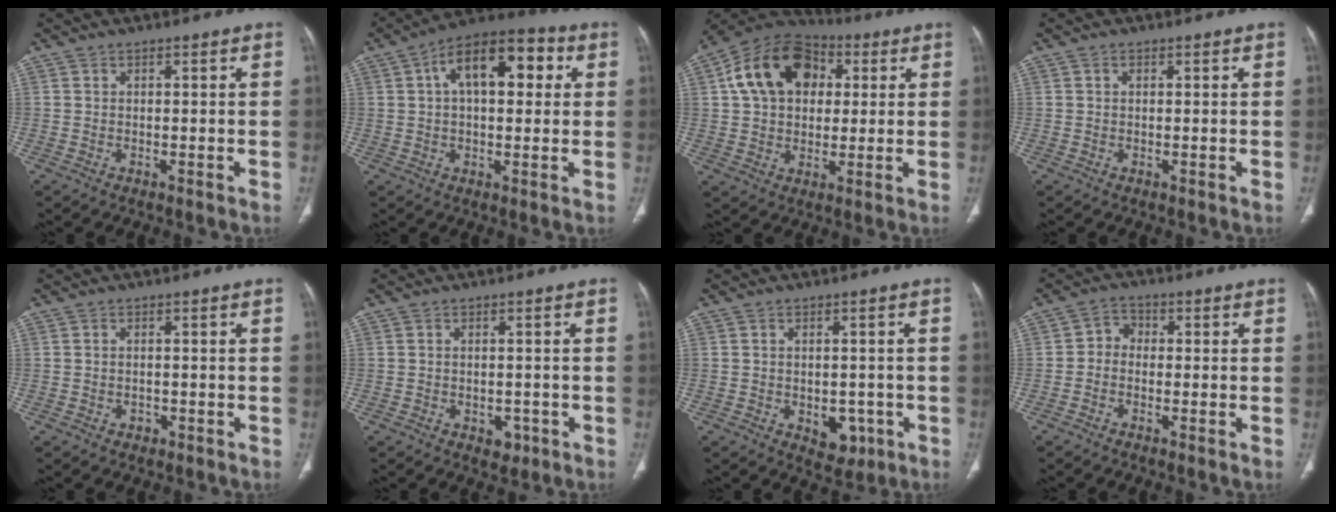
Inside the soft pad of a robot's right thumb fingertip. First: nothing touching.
{"total": 15.0, "force": [4.2, 7.7, 12.1], "torque": [-0.167, 0.029, 0.058]}
{"total": 17.3, "force": [4.4, 12.4, 11.2], "torque": [-0.175, 0.017, 0.067]}
{"total": 0.6, "force": [0.3, 0.4, 0.3], "torque": [-0.006, 0.002, 0.005]}
{"total": 1.2, "force": [-0.5, 0.9, 0.5], "torque": [-0.005, 0.004, -0.004]}
{"total": 2.7, "force": [-1.1, 2.0, 1.5], "torque": [-0.005, 0.003, -0.008]}
{"total": 5.6, "force": [-1.8, 3.8, 3.7], "torque": [-0.021, 0.006, -0.011]}
{"total": 3.1, "force": [-0.7, 2.5, 1.6], "torque": [-0.012, 0.014, -0.025]}